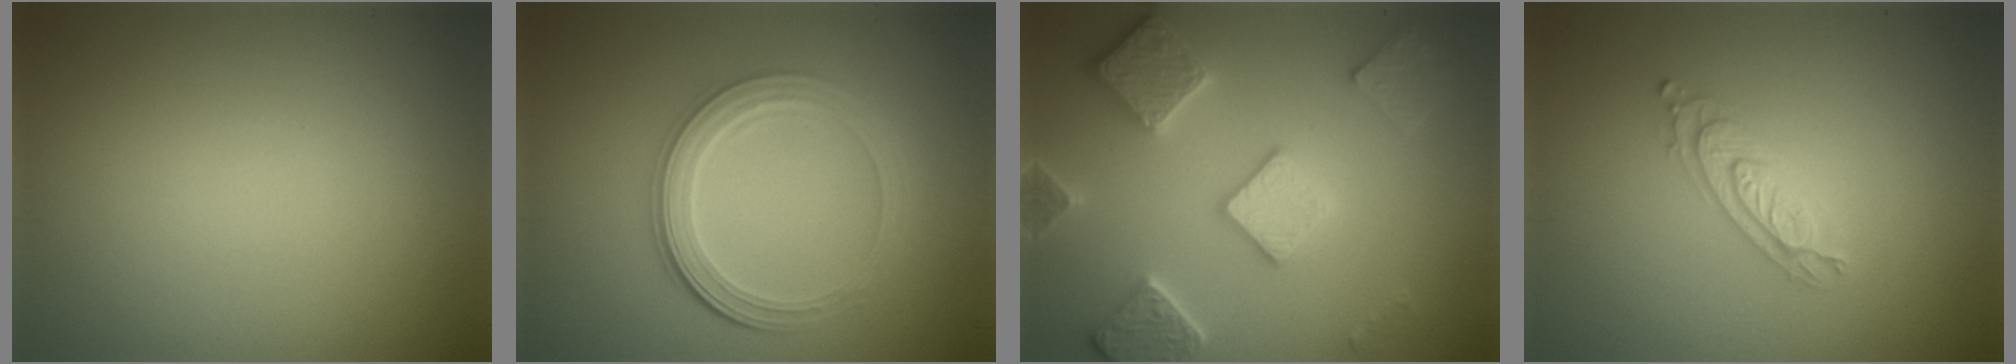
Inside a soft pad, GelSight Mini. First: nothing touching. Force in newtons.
{"total": 4.7, "press": 3.6, "slide": 2.9}
{"total": 5.1, "press": 4.9, "slide": 1.2}
{"total": 2.4, "press": 2.2, "slide": 0.9}